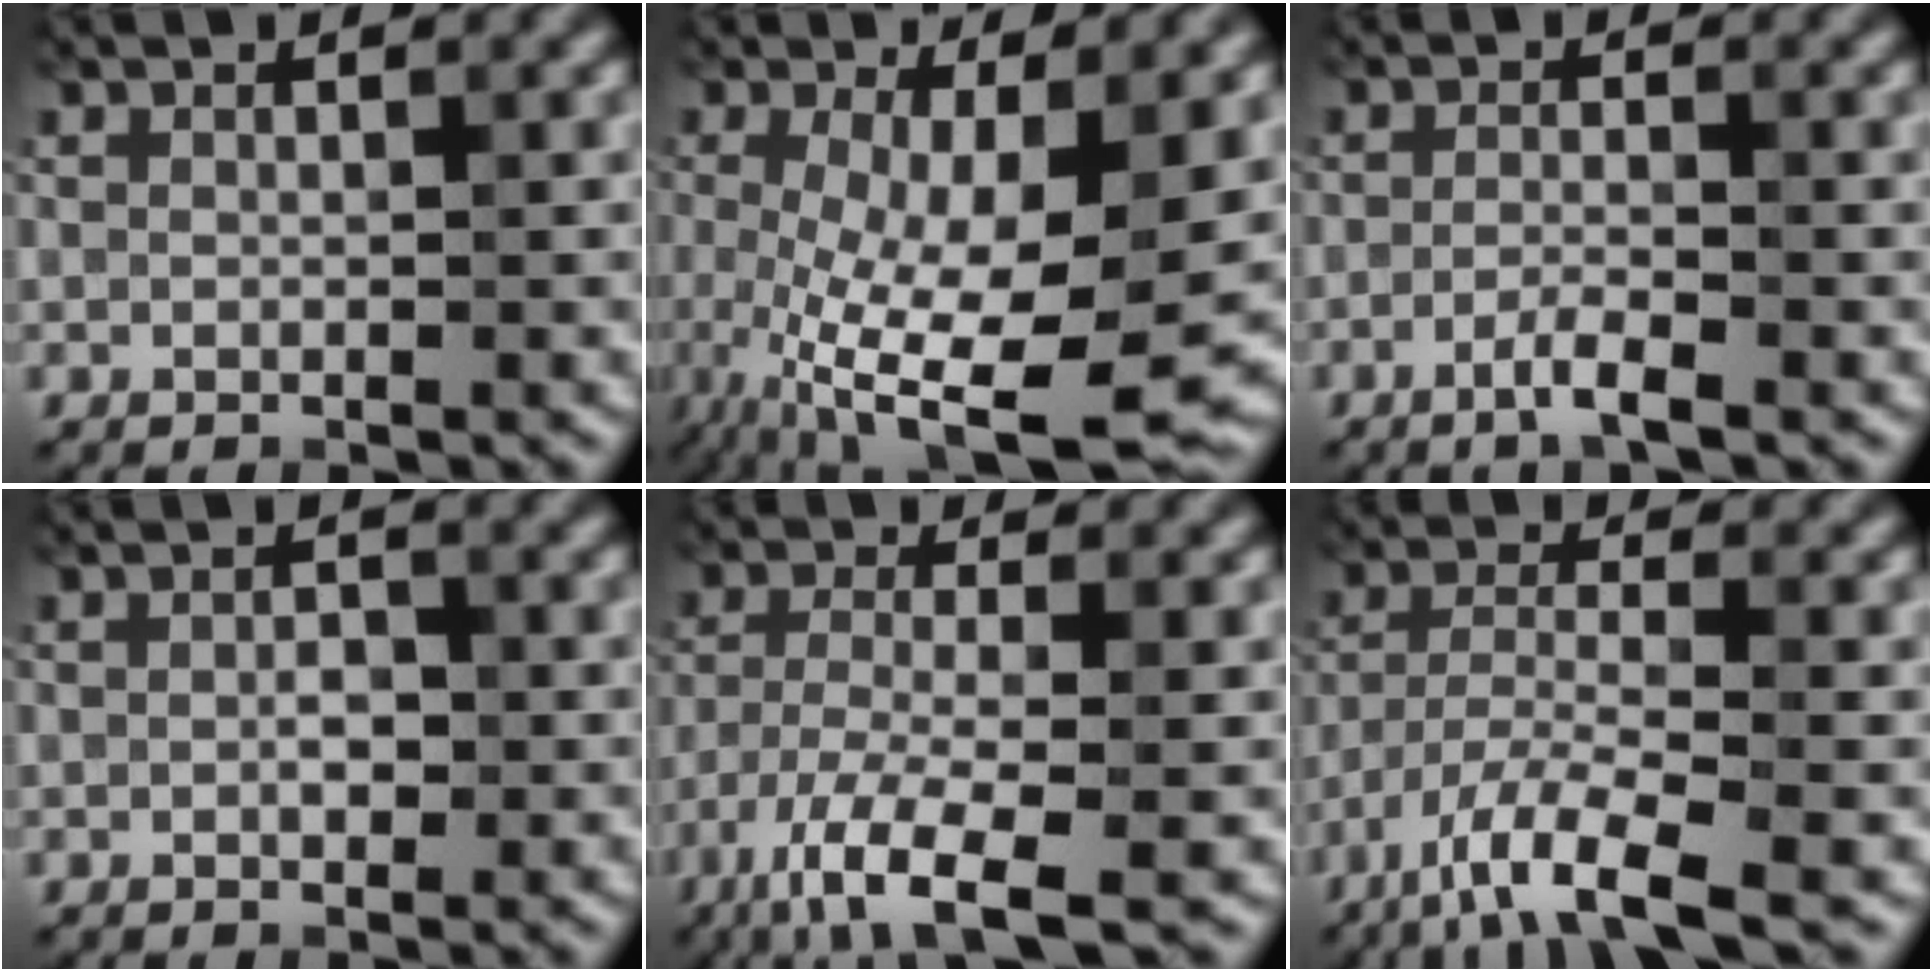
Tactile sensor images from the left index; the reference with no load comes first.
{"total": 12.4, "force": [-3.0, 3.9, 11.4], "torque": [-0.197, -0.029, -0.044]}
{"total": 2.2, "force": [-1.2, 0.3, 1.8], "torque": [-0.031, 0.006, -0.031]}
{"total": 1.4, "force": [-0.2, 0.8, 1.1], "torque": [-0.018, 0.000, -0.003]}
{"total": 7.2, "force": [-4.4, 1.7, 5.4], "torque": [-0.103, -0.009, -0.091]}
{"total": 6.6, "force": [-4.3, 1.3, 4.7], "torque": [-0.084, -0.003, -0.089]}